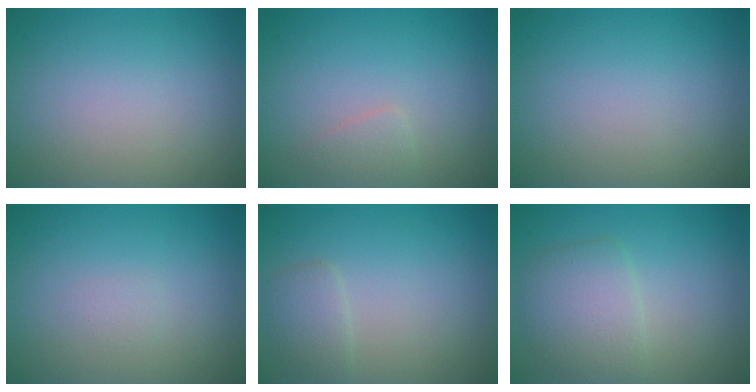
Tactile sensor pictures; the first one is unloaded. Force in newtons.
{"total": 1.0, "press": 1.0, "slide": 0.0}
{"total": 0.0}
{"total": 0.5, "press": 0.5, "slide": 0.1}
{"total": 1.7, "press": 1.7, "slide": 0.1}
{"total": 3.7, "press": 3.6, "slide": 0.1}